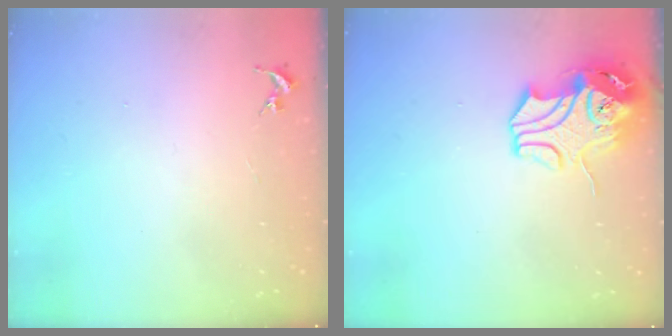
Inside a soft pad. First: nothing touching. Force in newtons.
{"total": 12.3, "press": 12.2, "slide": 1.9}